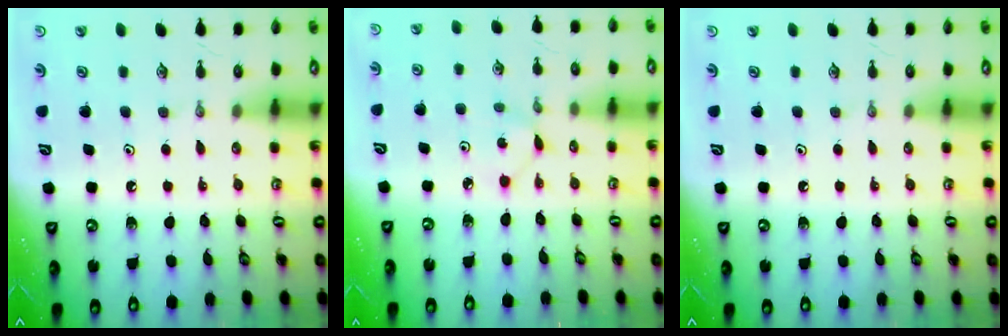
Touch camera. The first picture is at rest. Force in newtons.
{"total": 1.2, "press": 1.2, "slide": 0.1}
{"total": 0.0}